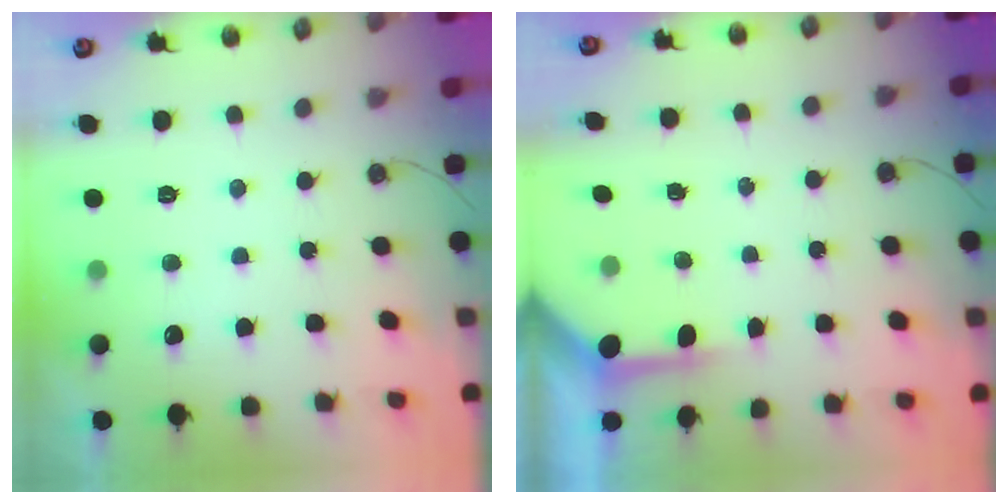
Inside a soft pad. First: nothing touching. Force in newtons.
{"total": 3.8, "press": 3.8, "slide": 0.3}